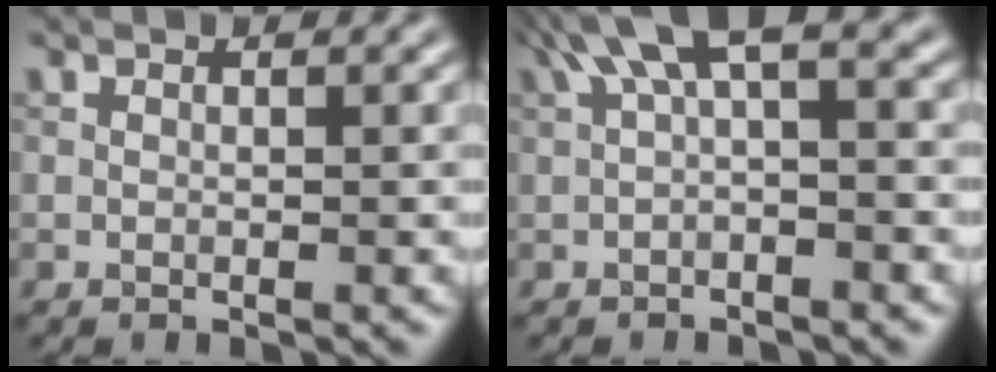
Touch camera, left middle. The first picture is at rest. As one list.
[{"total": 4.6, "force": [1.5, 1.3, 4.1], "torque": [-0.066, 0.017, 0.019]}]